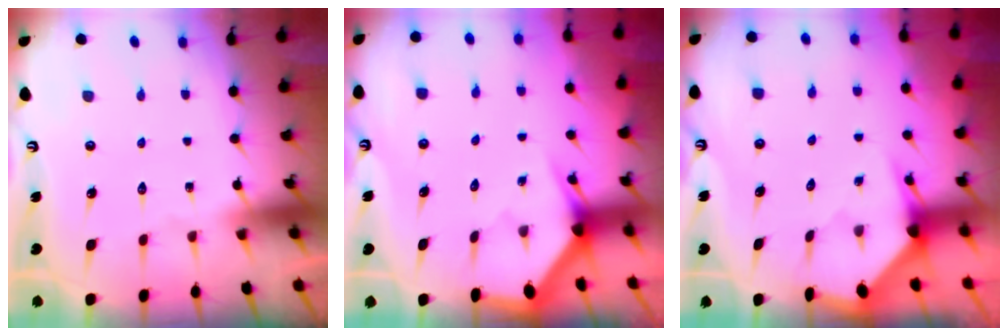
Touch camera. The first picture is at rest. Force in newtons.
{"total": 3.0, "press": 3.0, "slide": 0.0}
{"total": 3.3, "press": 3.3, "slide": 0.3}